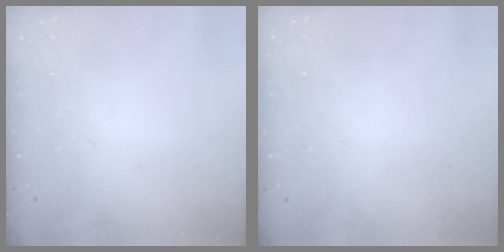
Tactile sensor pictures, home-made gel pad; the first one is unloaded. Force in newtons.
{"total": 1.7, "press": 1.7, "slide": 0.2}